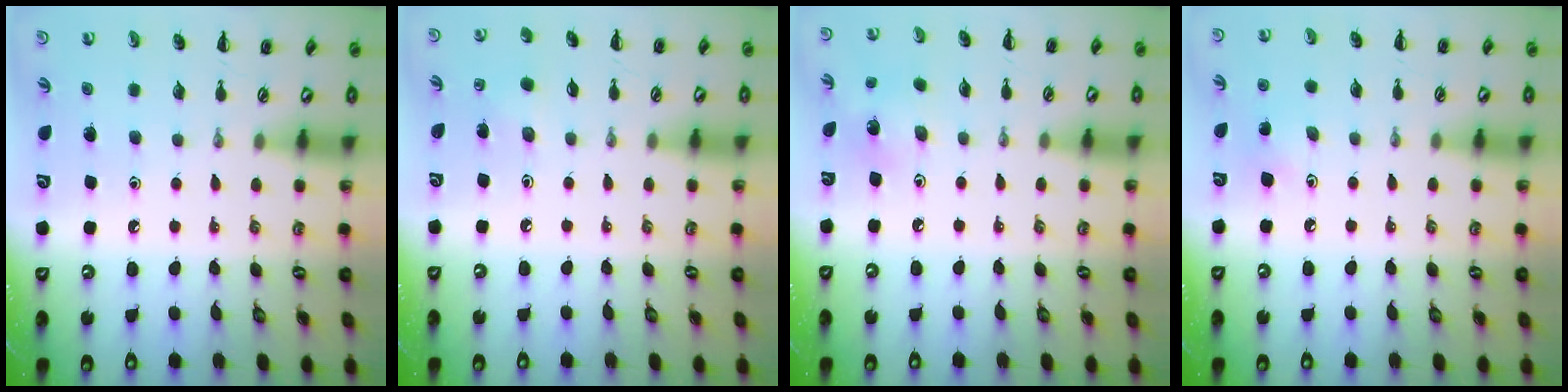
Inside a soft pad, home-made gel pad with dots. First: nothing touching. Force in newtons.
{"total": 2.3, "press": 2.2, "slide": 0.8}
{"total": 2.6, "press": 2.6, "slide": 0.5}
{"total": 3.0, "press": 2.9, "slide": 1.0}